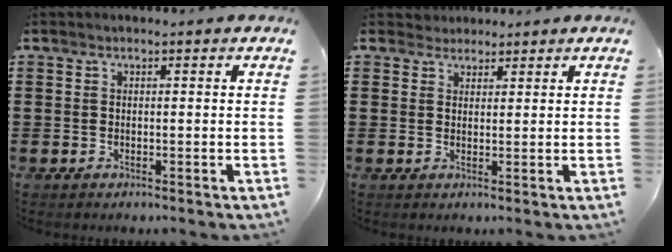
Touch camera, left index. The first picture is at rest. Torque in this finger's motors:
{"motor_torque": [0.21, -0.23, 0.01, -0.01]}